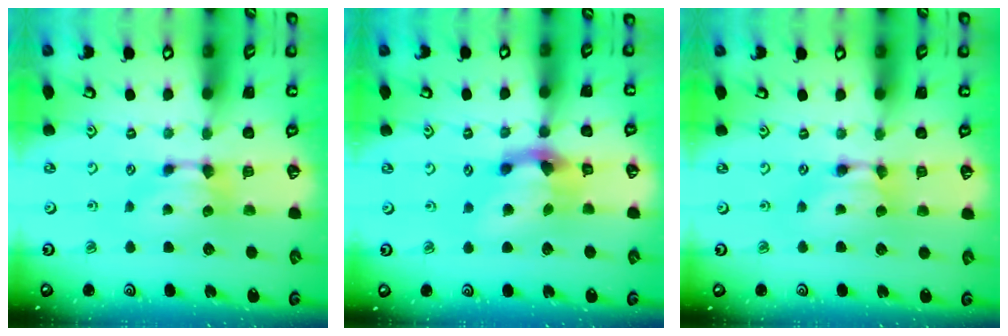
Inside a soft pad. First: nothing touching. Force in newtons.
{"total": 5.5, "press": 5.2, "slide": 1.9}
{"total": 1.7, "press": 1.7, "slide": 0.1}